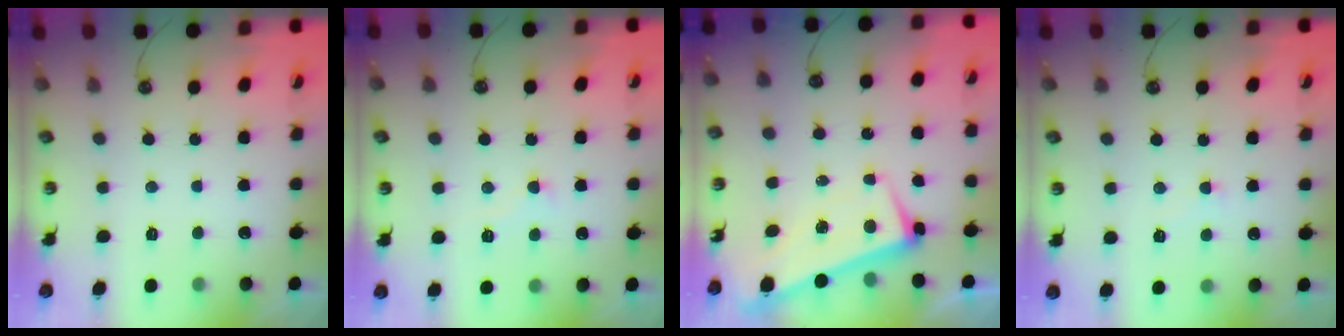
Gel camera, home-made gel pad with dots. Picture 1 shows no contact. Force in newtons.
{"total": 2.4, "press": 2.3, "slide": 0.5}
{"total": 1.5, "press": 0.5, "slide": 1.5}
{"total": 2.4, "press": 2.4, "slide": 0.6}